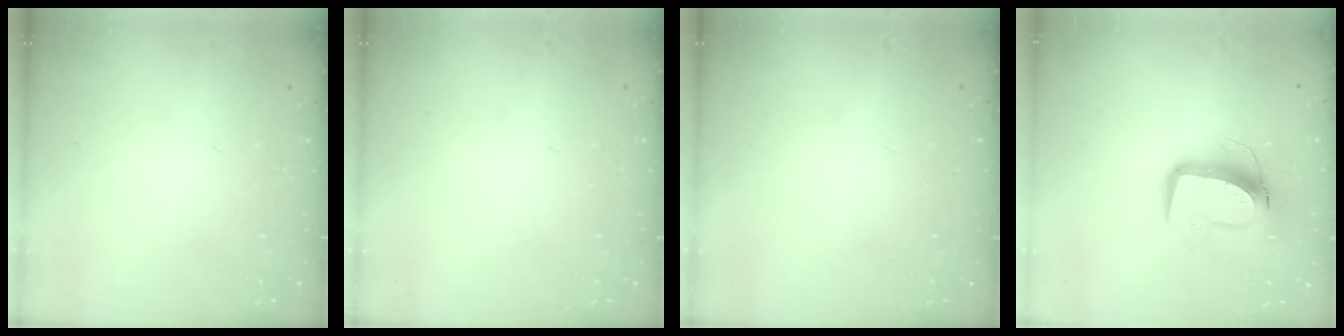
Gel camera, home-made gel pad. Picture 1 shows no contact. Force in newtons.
{"total": 0.0}
{"total": 0.0}
{"total": 11.7, "press": 11.6, "slide": 1.5}